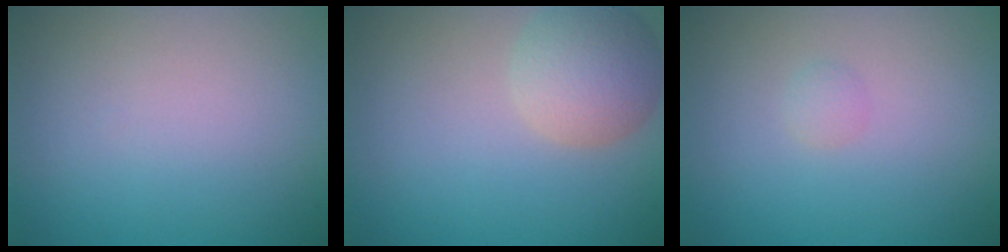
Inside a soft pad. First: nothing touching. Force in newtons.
{"total": 4.4, "press": 4.4, "slide": 0.2}
{"total": 0.7, "press": 0.7, "slide": 0.0}